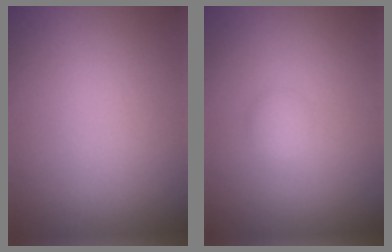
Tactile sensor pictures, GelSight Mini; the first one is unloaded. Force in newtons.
{"total": 1.0, "press": 1.0, "slide": 0.1}